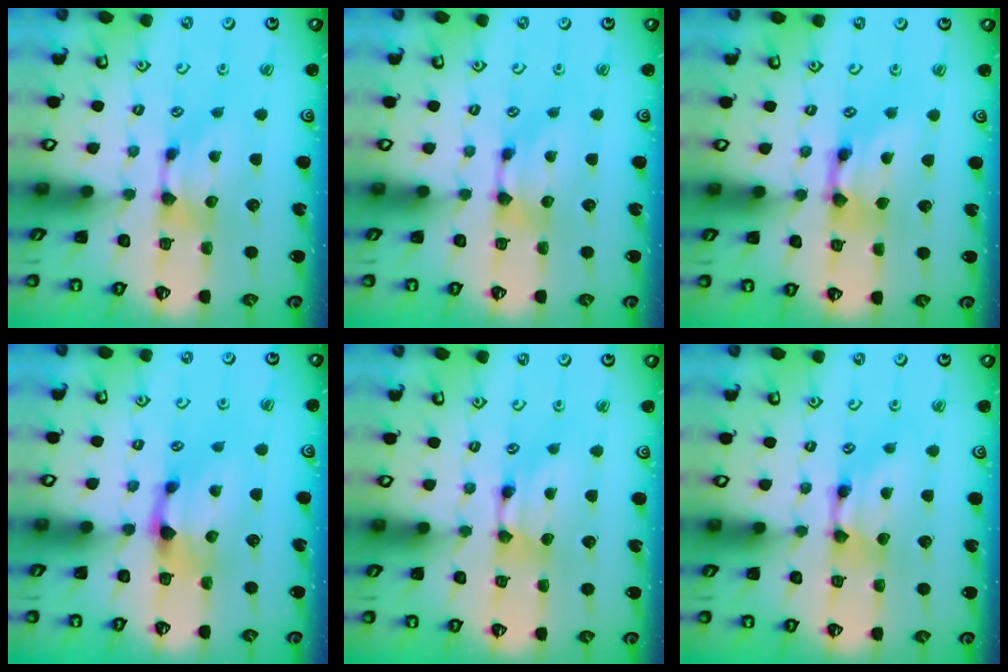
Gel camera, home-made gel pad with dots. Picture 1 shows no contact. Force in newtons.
{"total": 0.0}
{"total": 3.0, "press": 3.0, "slide": 0.2}
{"total": 1.6, "press": 1.0, "slide": 1.3}
{"total": 1.6, "press": 1.6, "slide": 0.1}
{"total": 1.9, "press": 1.9, "slide": 0.1}